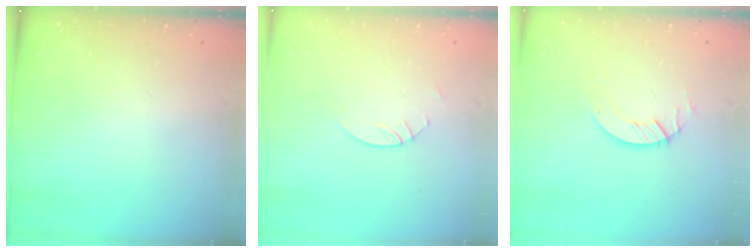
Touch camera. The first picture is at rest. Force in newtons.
{"total": 2.7, "press": 2.7, "slide": 0.2}
{"total": 4.5, "press": 4.5, "slide": 0.4}